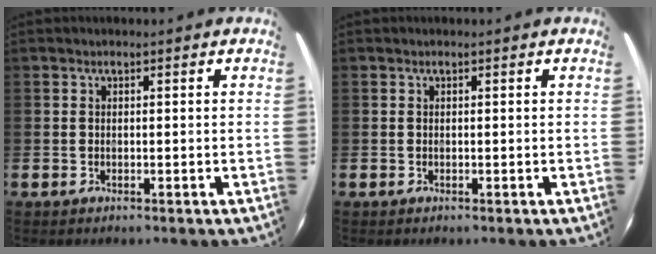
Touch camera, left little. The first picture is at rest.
{"total": 0.0}